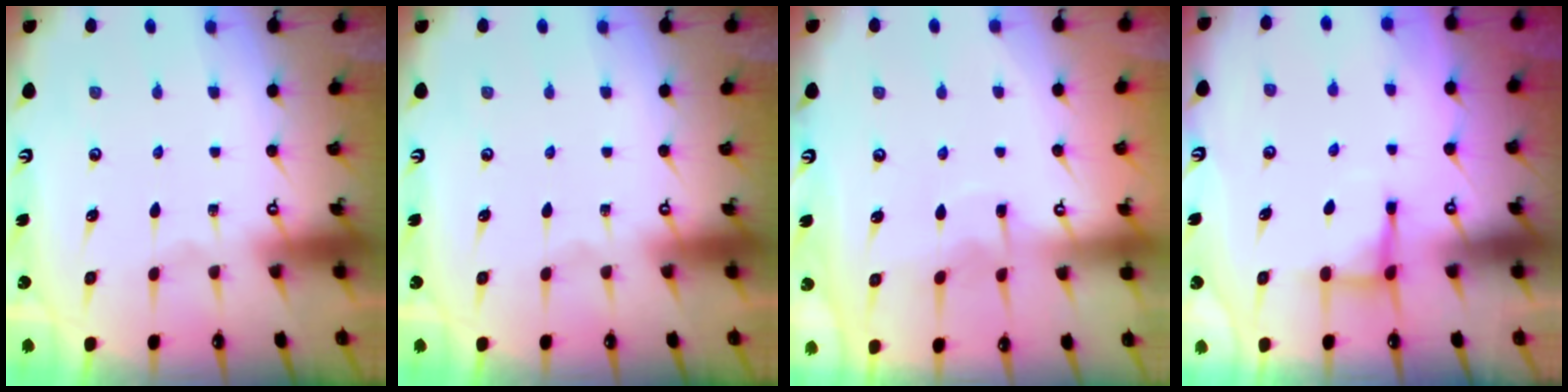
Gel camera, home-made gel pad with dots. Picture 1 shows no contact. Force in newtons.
{"total": 0.0}
{"total": 2.8, "press": 2.8, "slide": 0.4}
{"total": 4.4, "press": 4.4, "slide": 0.7}